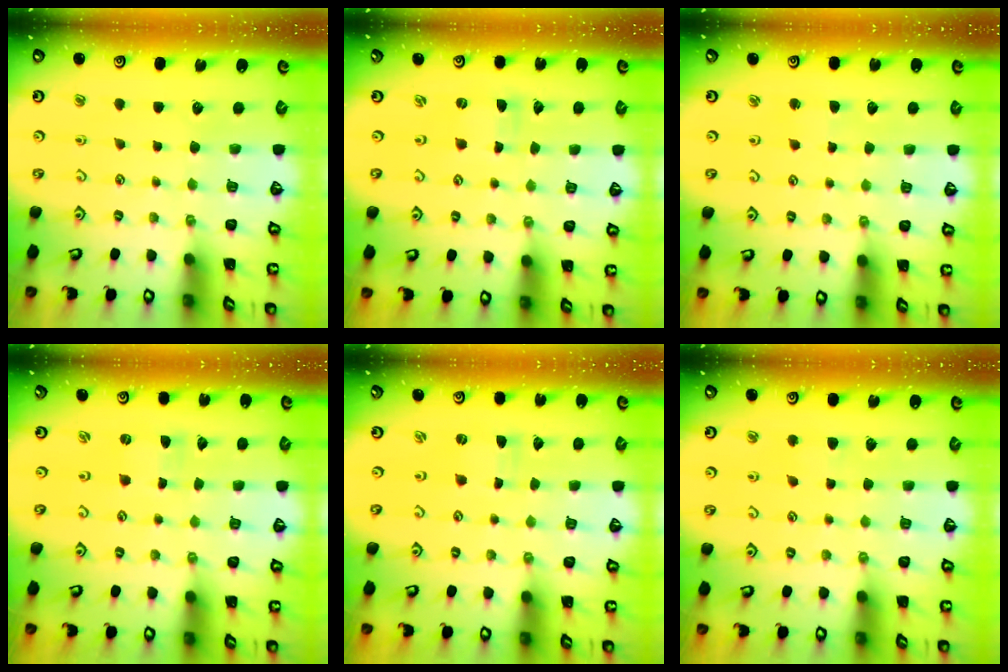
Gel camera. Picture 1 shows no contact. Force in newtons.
{"total": 0.0}
{"total": 1.6, "press": 1.5, "slide": 0.3}
{"total": 0.0}
{"total": 0.0}
{"total": 2.9, "press": 2.9, "slide": 0.4}